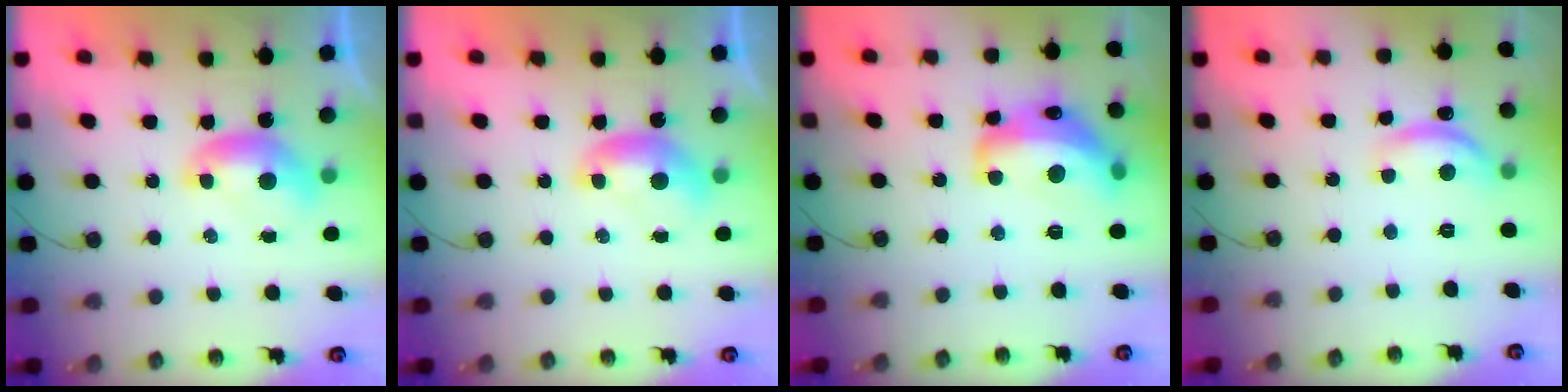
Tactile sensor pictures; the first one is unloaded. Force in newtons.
{"total": 0.0}
{"total": 12.7, "press": 12.7, "slide": 1.0}
{"total": 5.2, "press": 5.2, "slide": 0.7}